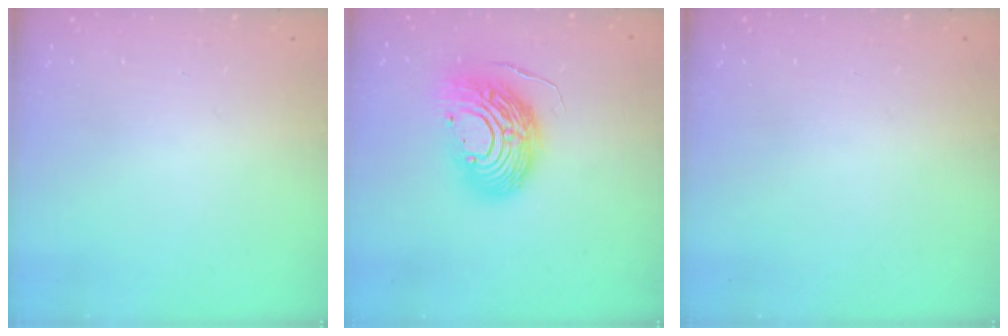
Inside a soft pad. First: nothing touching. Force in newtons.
{"total": 16.0, "press": 15.8, "slide": 2.4}
{"total": 0.0}